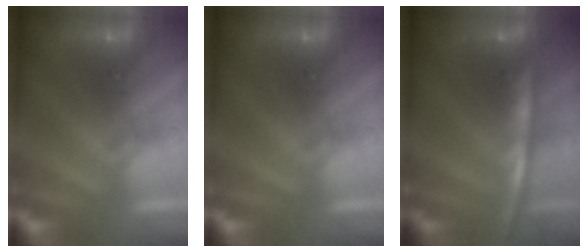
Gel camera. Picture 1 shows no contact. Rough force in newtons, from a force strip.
{"total": 0.0}
{"total": 5.6}